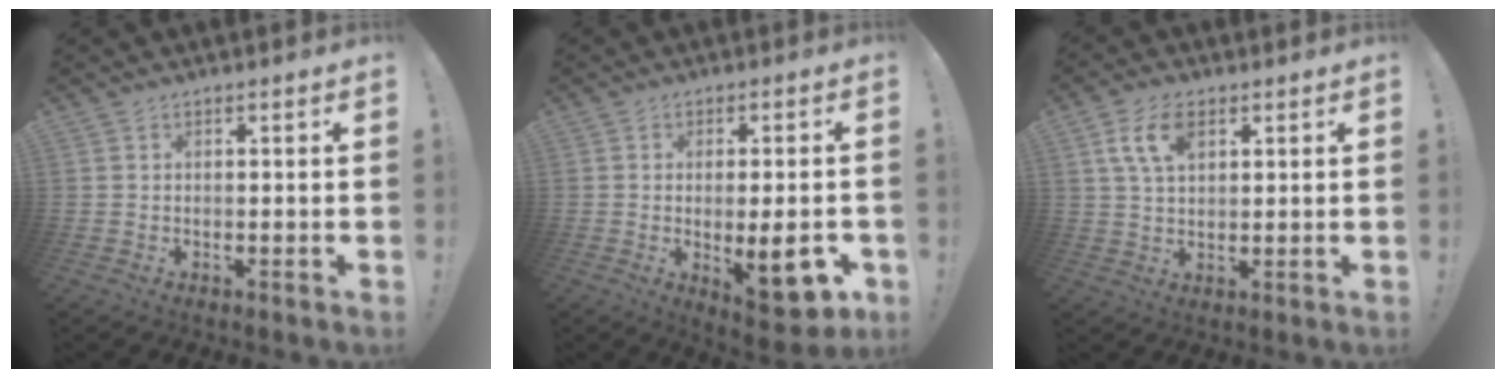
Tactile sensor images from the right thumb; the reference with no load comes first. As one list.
[{"total": 13.1, "force": [-3.0, 4.1, 12.1], "torque": [-0.131, -0.001, -0.035]}, {"total": 8.3, "force": [3.4, 4.6, 6.0], "torque": [-0.116, 0.001, 0.062]}]